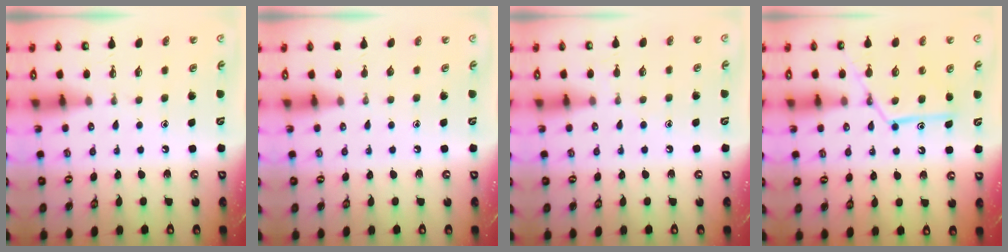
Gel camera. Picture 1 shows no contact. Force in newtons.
{"total": 0.0}
{"total": 4.6, "press": 4.6, "slide": 0.5}
{"total": 14.2, "press": 14.2, "slide": 1.1}